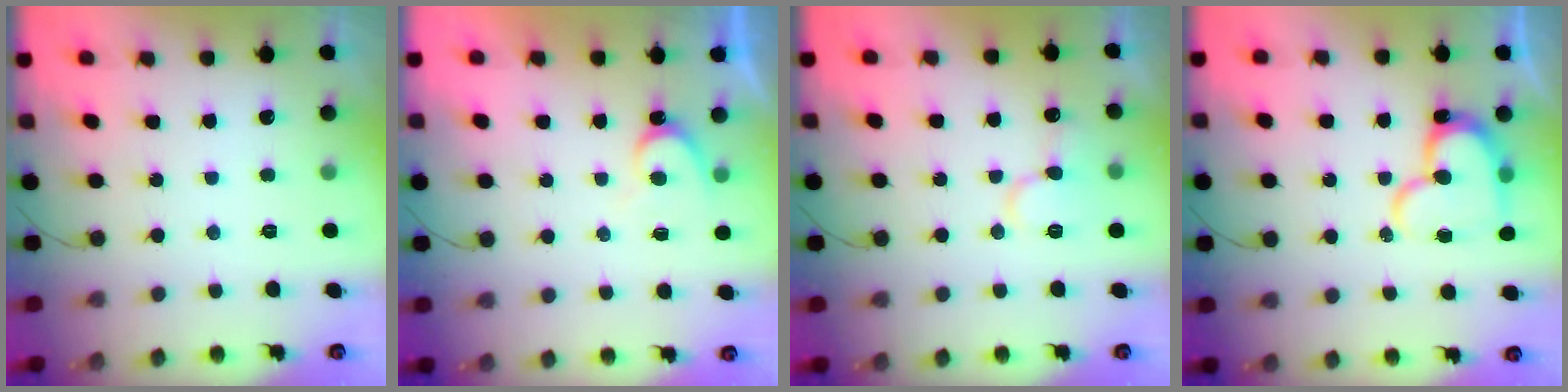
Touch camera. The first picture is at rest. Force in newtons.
{"total": 5.3, "press": 5.3, "slide": 0.5}
{"total": 9.9, "press": 9.8, "slide": 1.5}
{"total": 16.2, "press": 16.1, "slide": 1.4}